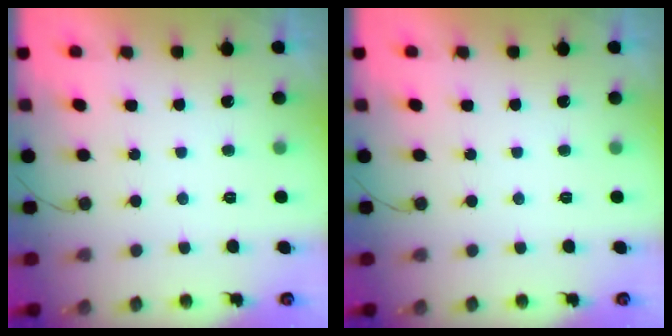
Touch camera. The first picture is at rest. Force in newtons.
{"total": 0.0}